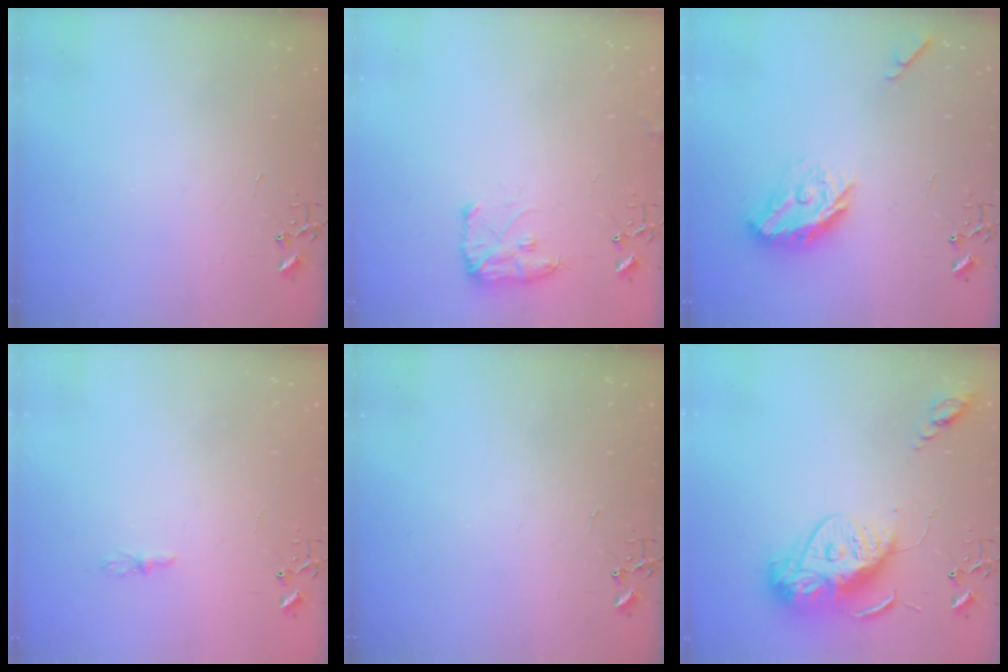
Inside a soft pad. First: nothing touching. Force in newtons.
{"total": 8.9, "press": 8.8, "slide": 0.6}
{"total": 13.5, "press": 13.4, "slide": 0.7}
{"total": 4.4, "press": 4.3, "slide": 0.5}
{"total": 0.0}
{"total": 16.1, "press": 16.0, "slide": 1.6}